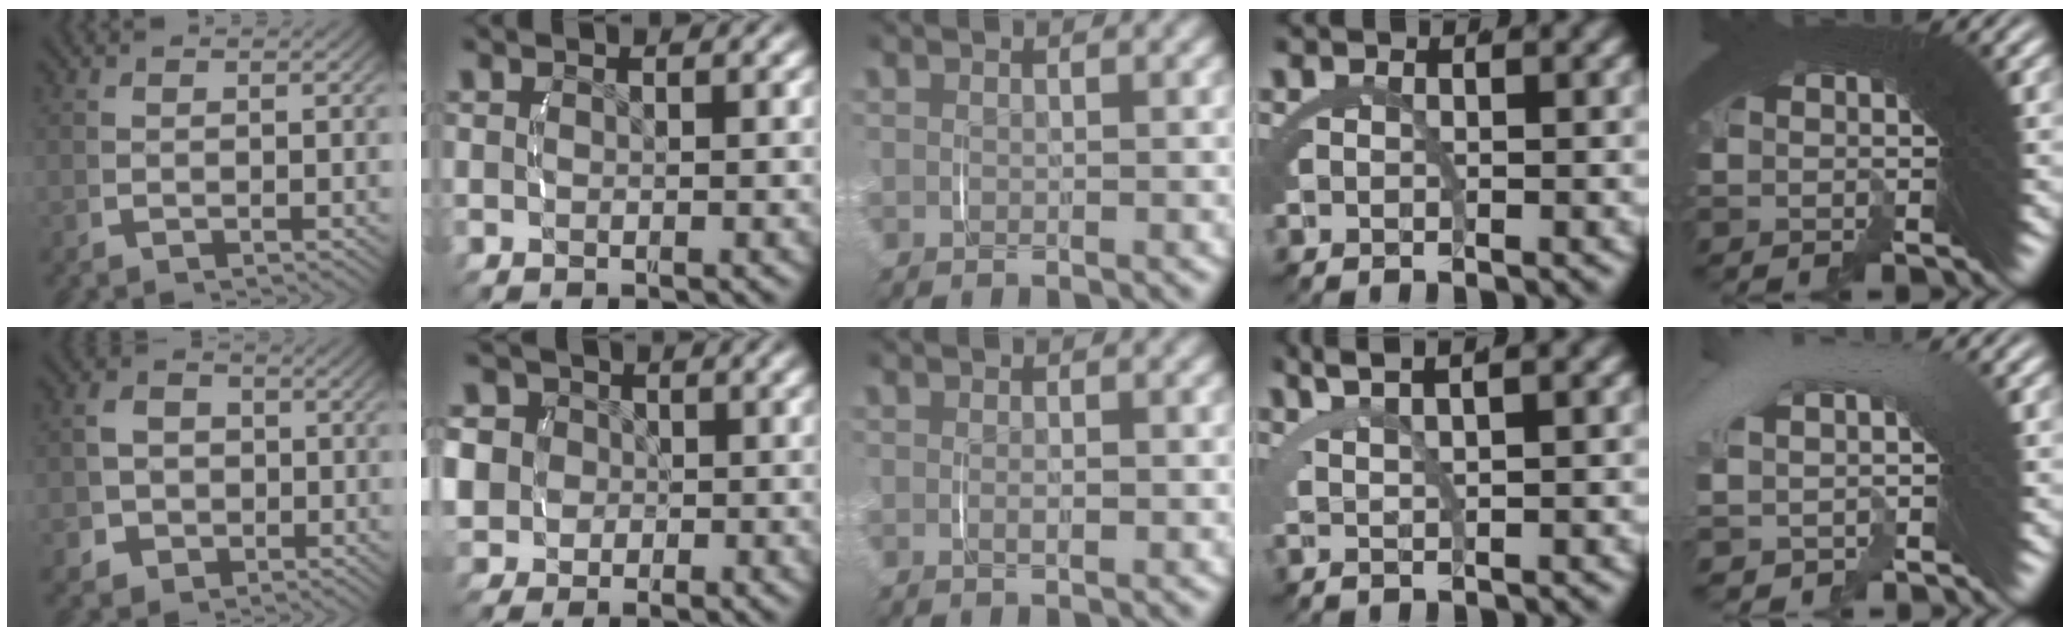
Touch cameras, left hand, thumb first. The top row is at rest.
{"thumb": {"total": 6.3, "force": [-1.6, 5.5, 2.6], "torque": [-0.054, -0.024, -0.021]}, "index": {"total": 8.6, "force": [0.4, 7.7, 3.7], "torque": [-0.093, -0.020, 0.001]}, "middle": {"total": 1.0, "force": [-0.3, 0.6, 0.7], "torque": [-0.017, -0.002, -0.004]}, "ring": {"total": 4.4, "force": [3.3, 1.0, 2.8], "torque": [-0.034, 0.027, 0.050]}, "little": {"total": 2.3, "force": [0.4, 1.2, 2.0], "torque": [-0.038, 0.025, 0.010]}}